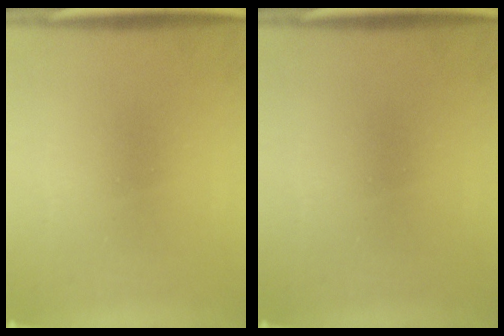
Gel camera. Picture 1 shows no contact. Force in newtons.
{"total": 0.0}